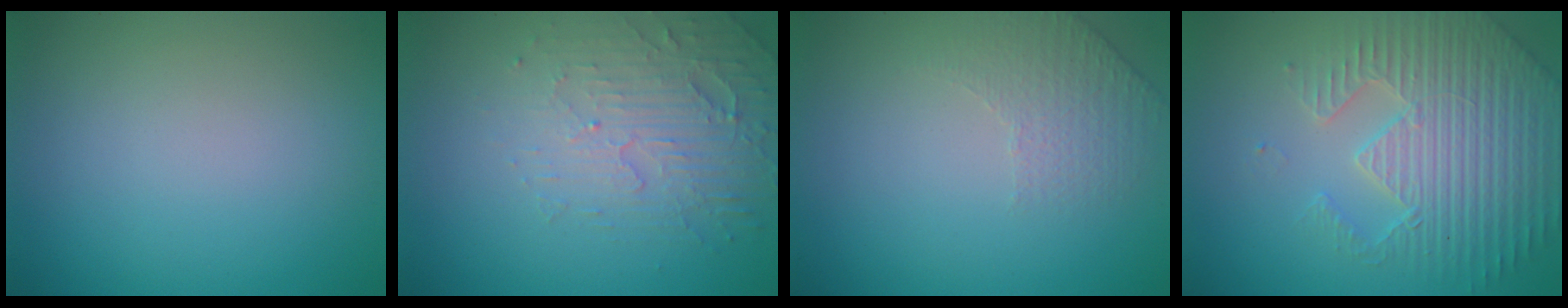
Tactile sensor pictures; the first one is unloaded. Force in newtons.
{"total": 5.2, "press": 3.2, "slide": 4.0}
{"total": 1.5, "press": 1.0, "slide": 1.1}
{"total": 5.0, "press": 4.8, "slide": 1.4}